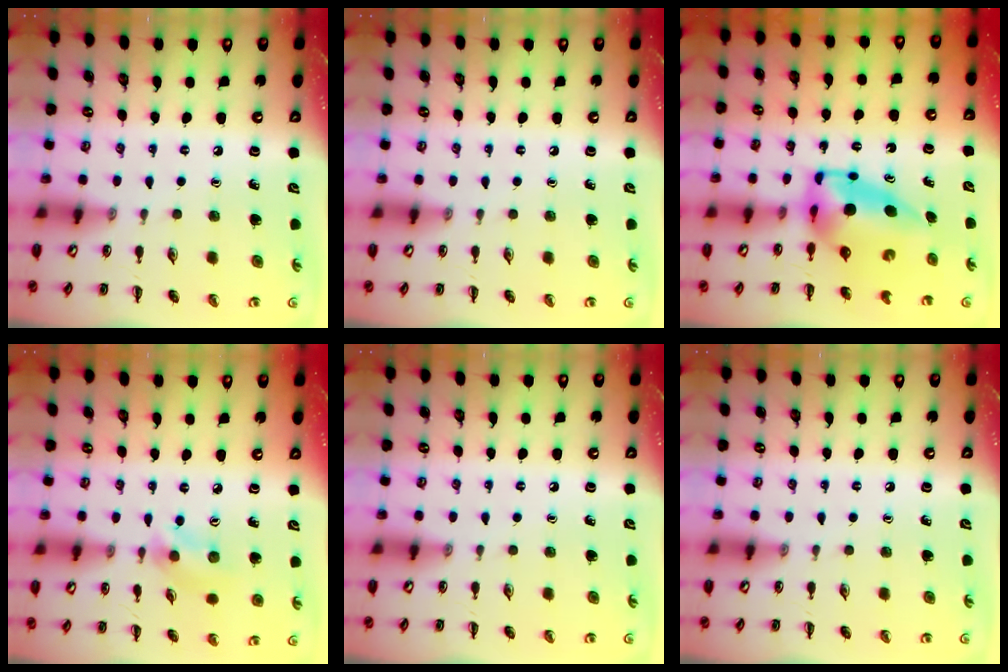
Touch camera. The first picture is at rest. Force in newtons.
{"total": 0.0}
{"total": 7.1, "press": 6.9, "slide": 1.8}
{"total": 2.6, "press": 2.6, "slide": 0.6}
{"total": 0.0}
{"total": 0.0}